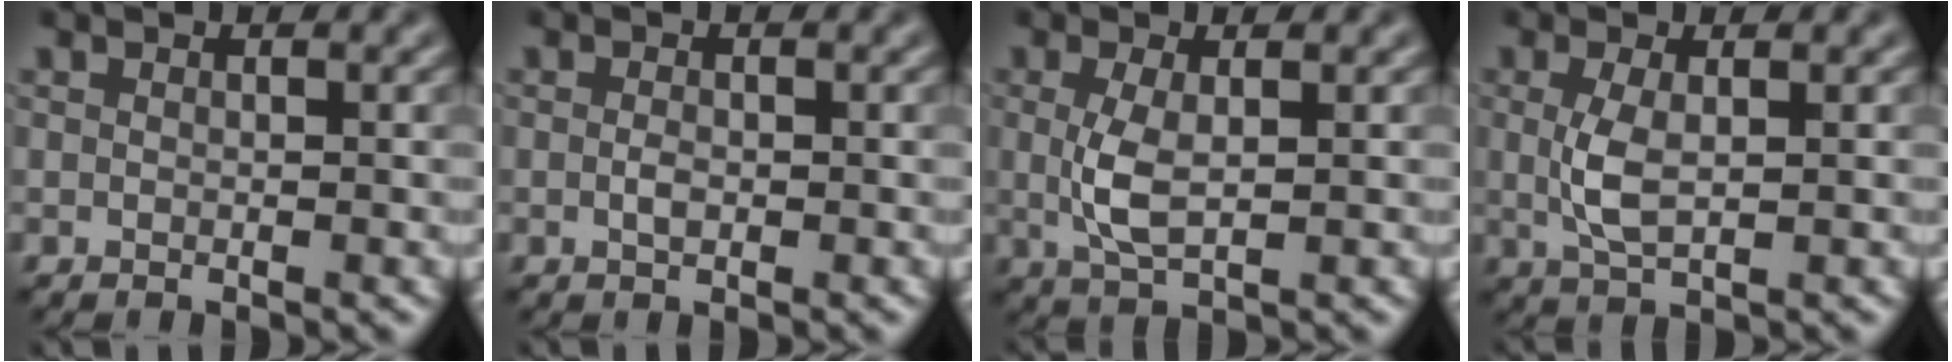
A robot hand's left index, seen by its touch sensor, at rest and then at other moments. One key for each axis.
{"total": 1.0, "fx": -0.1, "fy": 0.5, "fz": 0.8, "tx": -0.019, "ty": -0.001, "tz": -0.003}
{"total": 3.1, "fx": 0.2, "fy": 1.1, "fz": 2.9, "tx": -0.070, "ty": -0.002, "tz": 0.004}
{"total": 2.8, "fx": 0.2, "fy": 1.0, "fz": 2.6, "tx": -0.066, "ty": -0.001, "tz": 0.005}